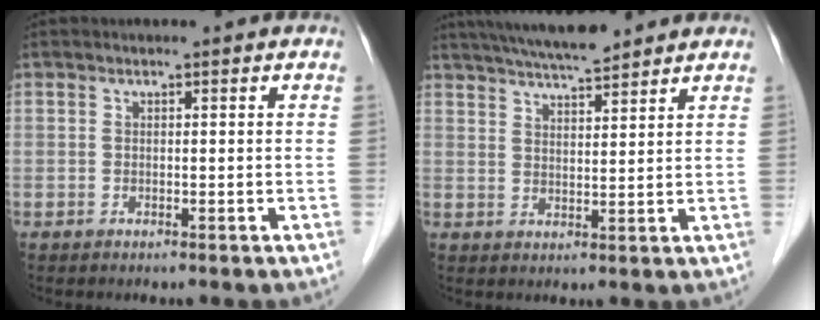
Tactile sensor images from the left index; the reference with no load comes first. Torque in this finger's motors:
{"motor_torque": [0.13, -0.10, 0.15, 0.05]}